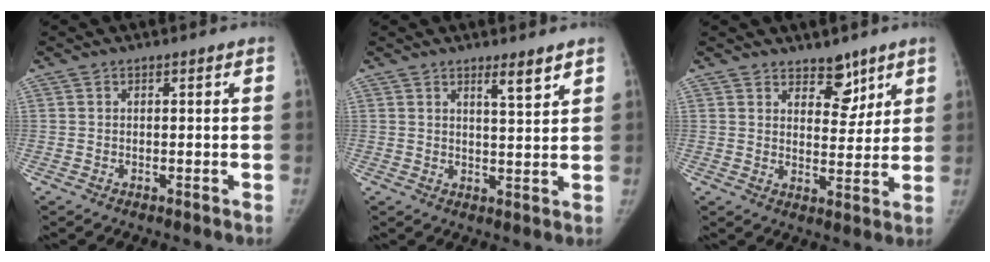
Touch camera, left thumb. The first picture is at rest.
{"total": 4.2, "force": [3.0, 0.5, 2.9], "torque": [-0.041, -0.027, 0.048]}
{"total": 6.4, "force": [4.6, 3.5, 2.7], "torque": [-0.001, -0.032, 0.073]}